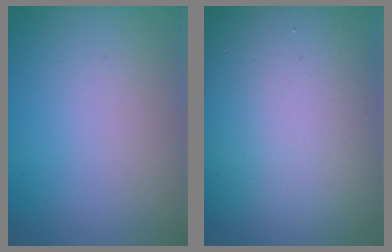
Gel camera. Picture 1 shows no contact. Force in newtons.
{"total": 15.6, "press": 15.6, "slide": 0.7}